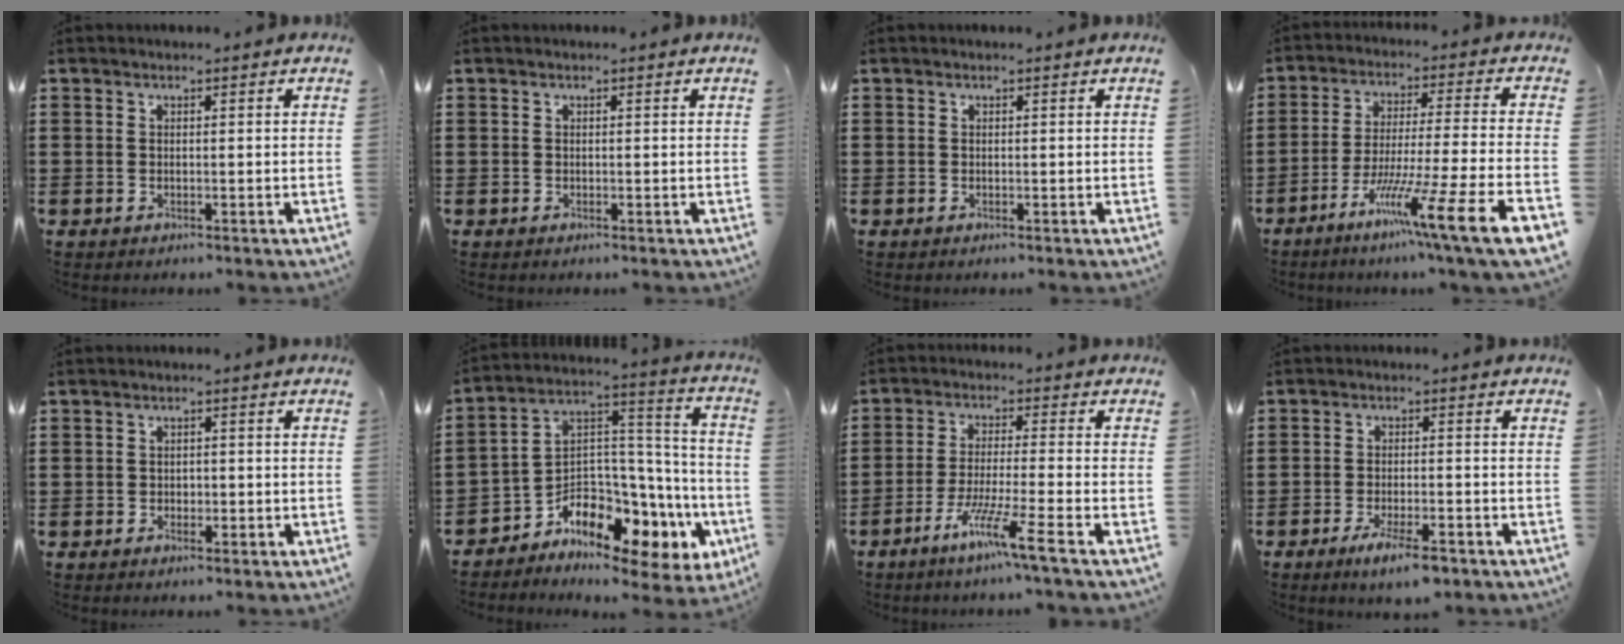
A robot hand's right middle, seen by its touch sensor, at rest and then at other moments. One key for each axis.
{"total": 0.0}
{"total": 0.0}
{"total": 12.4, "fx": -8.1, "fy": -0.8, "fz": 9.4, "tx": -0.162, "ty": -0.007, "tz": -0.150}
{"total": 1.1, "fx": -0.5, "fy": 0.7, "fz": 0.7, "tx": -0.016, "ty": -0.002, "tz": -0.010}
{"total": 7.5, "fx": -5.9, "fy": 3.5, "fz": 3.0, "tx": -0.071, "ty": -0.028, "tz": -0.113}
{"total": 7.9, "fx": -5.3, "fy": -0.6, "fz": 5.8, "tx": -0.114, "ty": -0.016, "tz": -0.101}
{"total": 4.9, "fx": -3.2, "fy": 0.9, "fz": 3.6, "tx": -0.070, "ty": -0.005, "tz": -0.055}